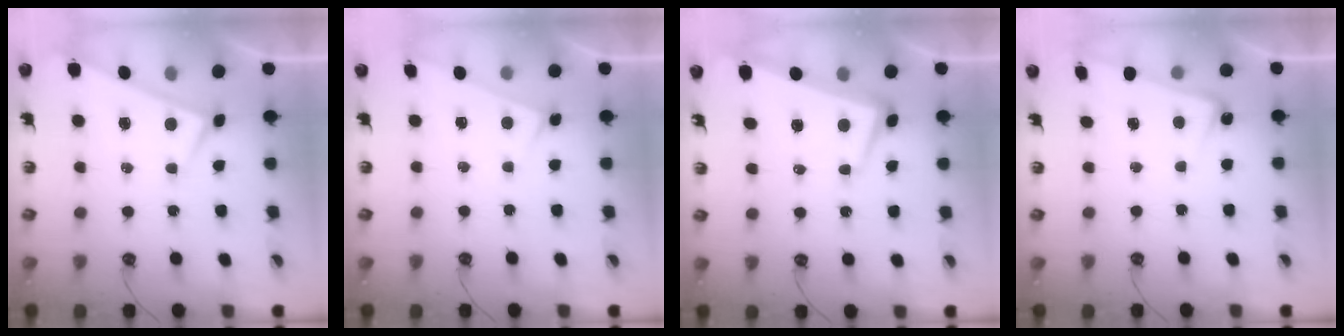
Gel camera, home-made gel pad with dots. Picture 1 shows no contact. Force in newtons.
{"total": 4.7, "press": 4.7, "slide": 0.2}
{"total": 3.6, "press": 2.9, "slide": 2.1}
{"total": 5.9, "press": 5.8, "slide": 0.6}